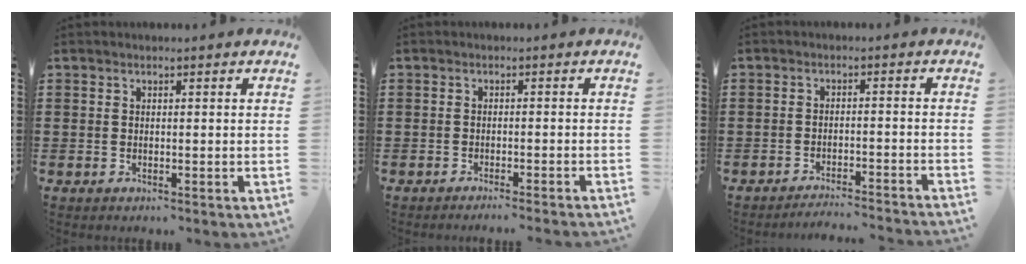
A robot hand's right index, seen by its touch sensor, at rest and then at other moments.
{"total": 1.4, "force": [-1.3, -0.4, 0.4], "torque": [-0.008, 0.001, -0.025]}
{"total": 2.7, "force": [-2.7, -0.3, 0.4], "torque": [-0.011, -0.001, -0.056]}